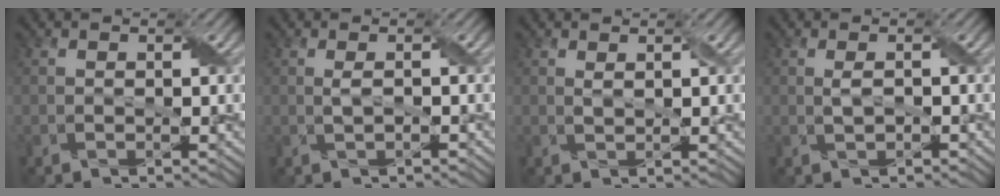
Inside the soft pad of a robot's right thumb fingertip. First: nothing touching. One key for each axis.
{"total": 1.0, "fx": 0.0, "fy": 0.1, "fz": 1.0, "tx": -0.025, "ty": 0.005, "tz": 0.001}
{"total": 0.8, "fx": 0.5, "fy": 0.1, "fz": 0.5, "tx": -0.017, "ty": 0.002, "tz": 0.011}
{"total": 1.2, "fx": 0.0, "fy": 0.4, "fz": 1.1, "tx": -0.028, "ty": 0.004, "tz": 0.001}